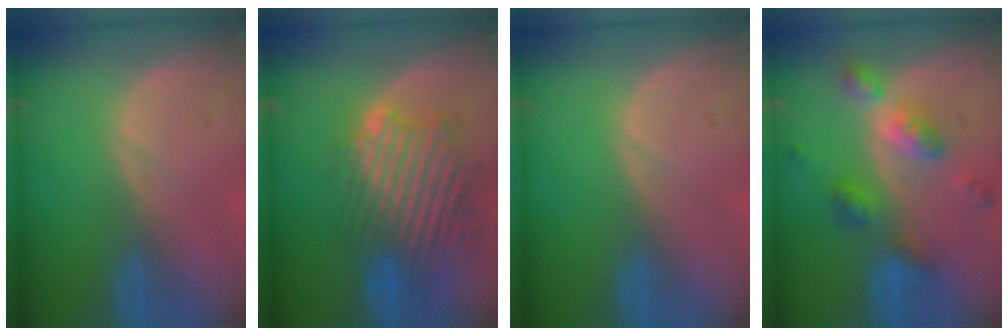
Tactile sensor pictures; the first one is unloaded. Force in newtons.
{"total": 11.1, "press": 10.3, "slide": 4.0}
{"total": 0.0}
{"total": 6.9, "press": 6.9, "slide": 0.5}